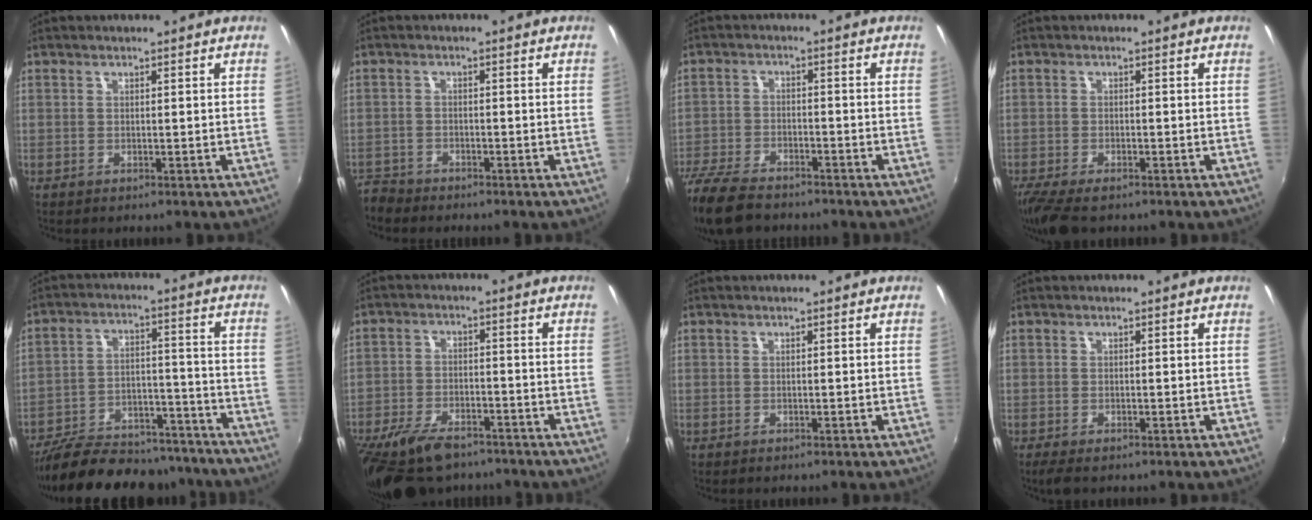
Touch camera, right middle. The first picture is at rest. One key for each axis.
{"total": 5.0, "fx": -4.6, "fy": 1.8, "fz": 0.1, "tx": -0.027, "ty": -0.011, "tz": -0.094}
{"total": 12.8, "fx": -10.4, "fy": 4.7, "fz": 5.8, "tx": -0.154, "ty": -0.030, "tz": -0.199}
{"total": 8.2, "fx": -6.3, "fy": 2.4, "fz": 4.8, "tx": -0.114, "ty": -0.042, "tz": -0.112}
{"total": 25.4, "fx": -21.7, "fy": 8.6, "fz": 10.1, "tx": -0.199, "ty": 0.006, "tz": -0.298}
{"total": 13.4, "fx": -10.1, "fy": 5.7, "fz": 6.6, "tx": -0.150, "ty": -0.024, "tz": -0.176}
{"total": 0.0}
{"total": 2.6, "fx": -1.7, "fy": 0.9, "fz": 1.7, "tx": -0.034, "ty": -0.014, "tz": -0.026}